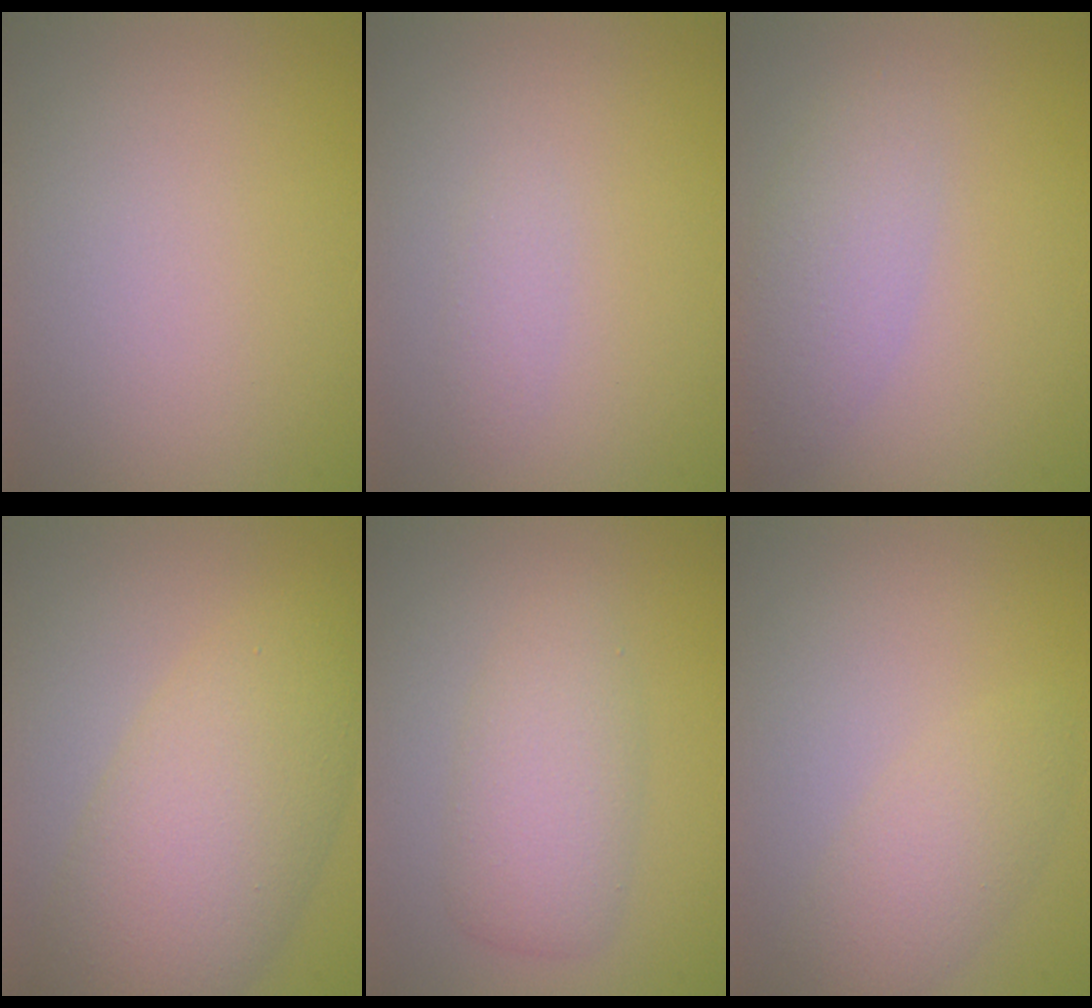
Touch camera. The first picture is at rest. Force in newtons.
{"total": 1.0, "press": 1.0, "slide": 0.0}
{"total": 3.2, "press": 3.2, "slide": 0.1}
{"total": 8.4, "press": 8.4, "slide": 0.2}
{"total": 3.8, "press": 3.8, "slide": 0.1}
{"total": 2.8, "press": 2.8, "slide": 0.1}